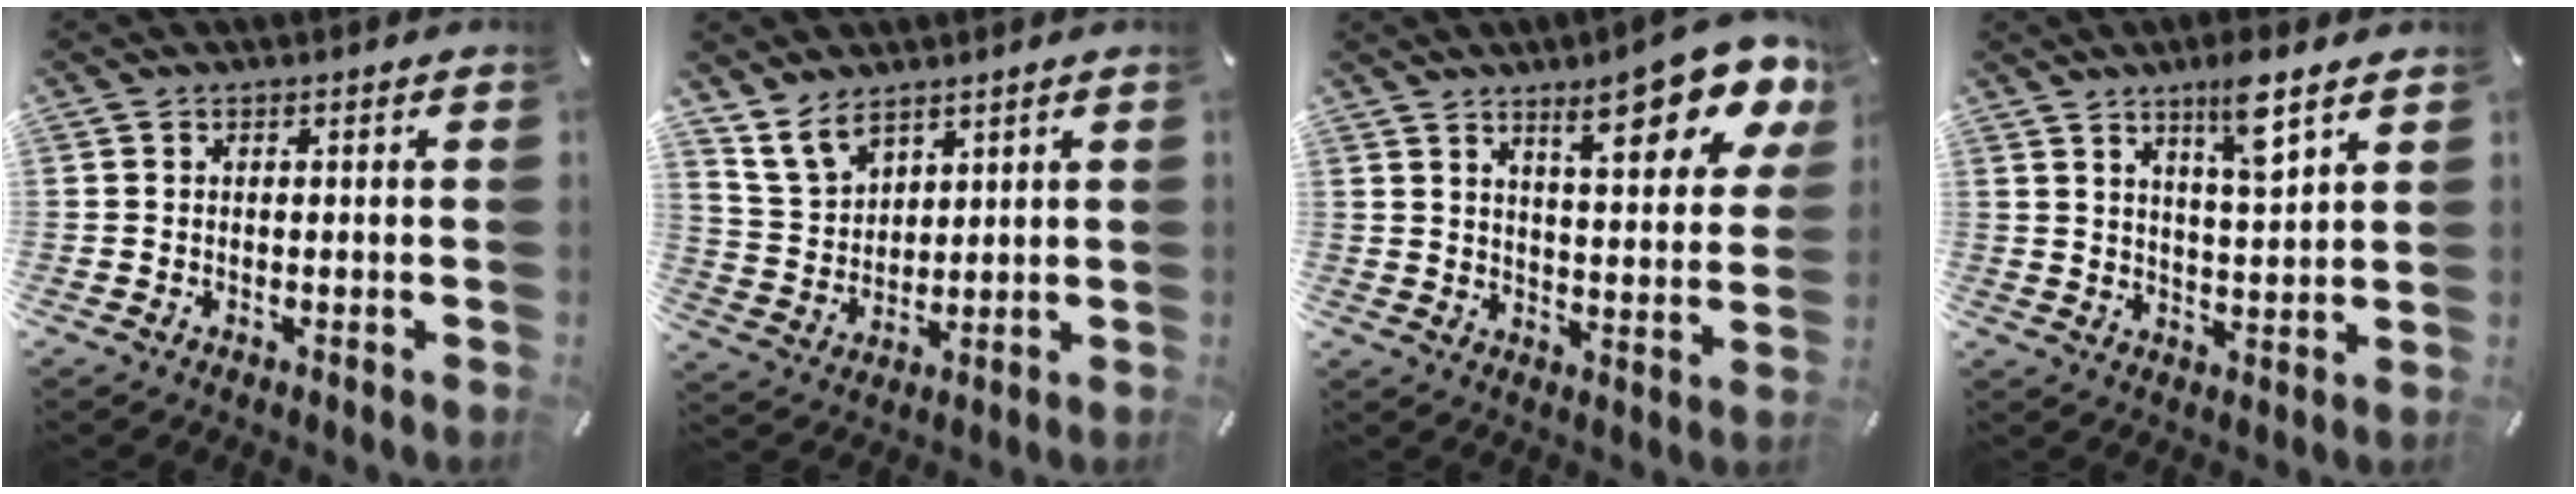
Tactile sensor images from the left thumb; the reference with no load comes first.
{"total": 7.8, "force": [5.7, 4.7, 2.4], "torque": [-0.062, -0.021, 0.111]}
{"total": 15.5, "force": [10.2, 4.8, 10.6], "torque": [-0.150, -0.060, 0.163]}
{"total": 8.7, "force": [6.2, 1.2, 6.0], "torque": [-0.093, -0.038, 0.100]}